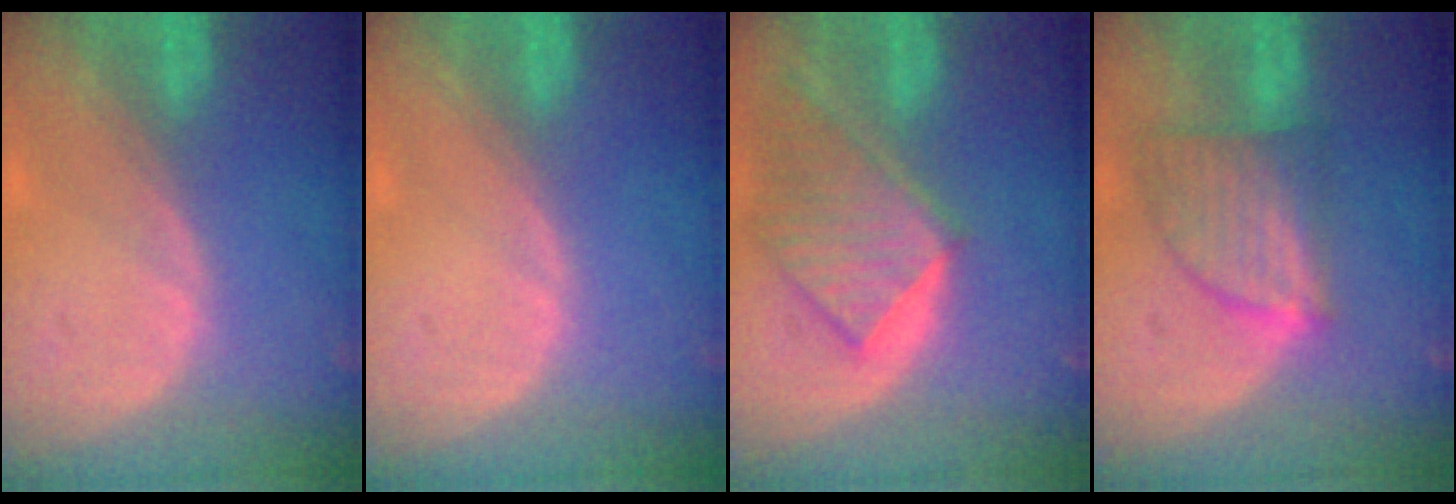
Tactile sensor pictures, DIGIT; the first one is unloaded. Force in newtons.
{"total": 0.0}
{"total": 9.1, "press": 8.1, "slide": 4.3}
{"total": 7.4, "press": 6.8, "slide": 2.9}